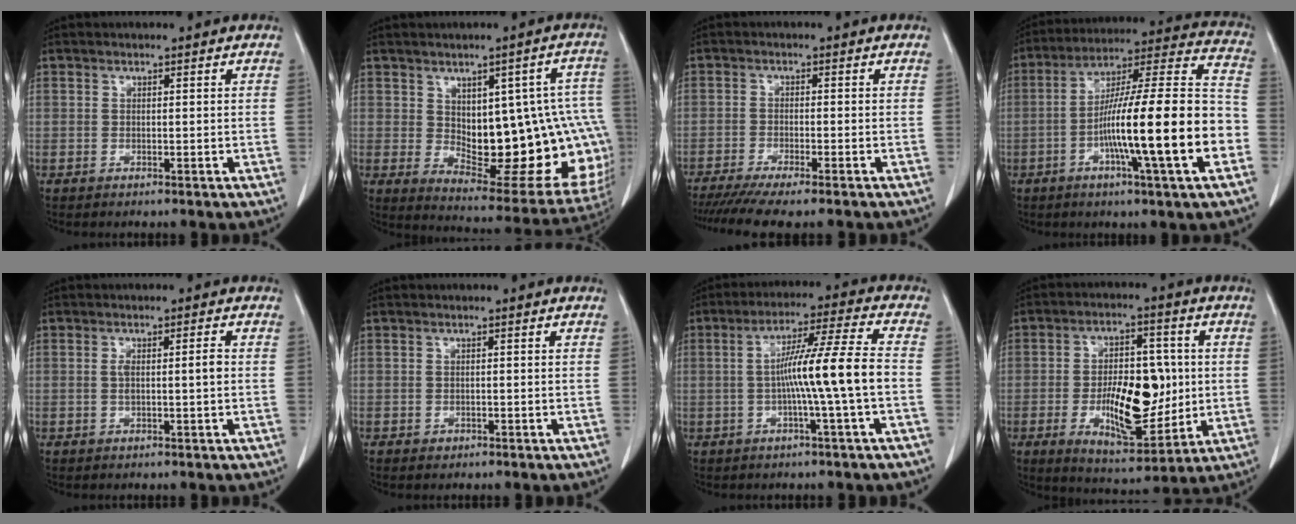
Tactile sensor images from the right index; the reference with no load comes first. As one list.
[{"total": 21.1, "force": [-0.7, 8.2, 19.4], "torque": [-0.170, 0.022, 0.024]}, {"total": 9.8, "force": [-8.1, 0.4, 5.4], "torque": [-0.073, -0.019, -0.125]}, {"total": 21.3, "force": [-5.9, 0.6, 20.4], "torque": [-0.302, 0.008, -0.097]}, {"total": 2.5, "force": [0.0, 0.2, 2.5], "torque": [-0.046, 0.006, 0.005]}, {"total": 0.7, "force": [-0.4, 0.6, 0.1], "torque": [-0.005, 0.002, -0.005]}, {"total": 10.2, "force": [-1.5, -1.4, 10.0], "torque": [-0.173, 0.014, -0.026]}, {"total": 14.0, "force": [-1.4, 5.7, 12.7], "torque": [-0.214, 0.004, -0.012]}]